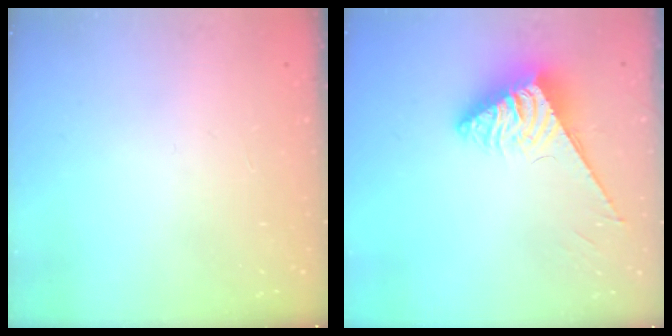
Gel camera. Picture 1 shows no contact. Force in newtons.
{"total": 3.9, "press": 3.9, "slide": 0.4}